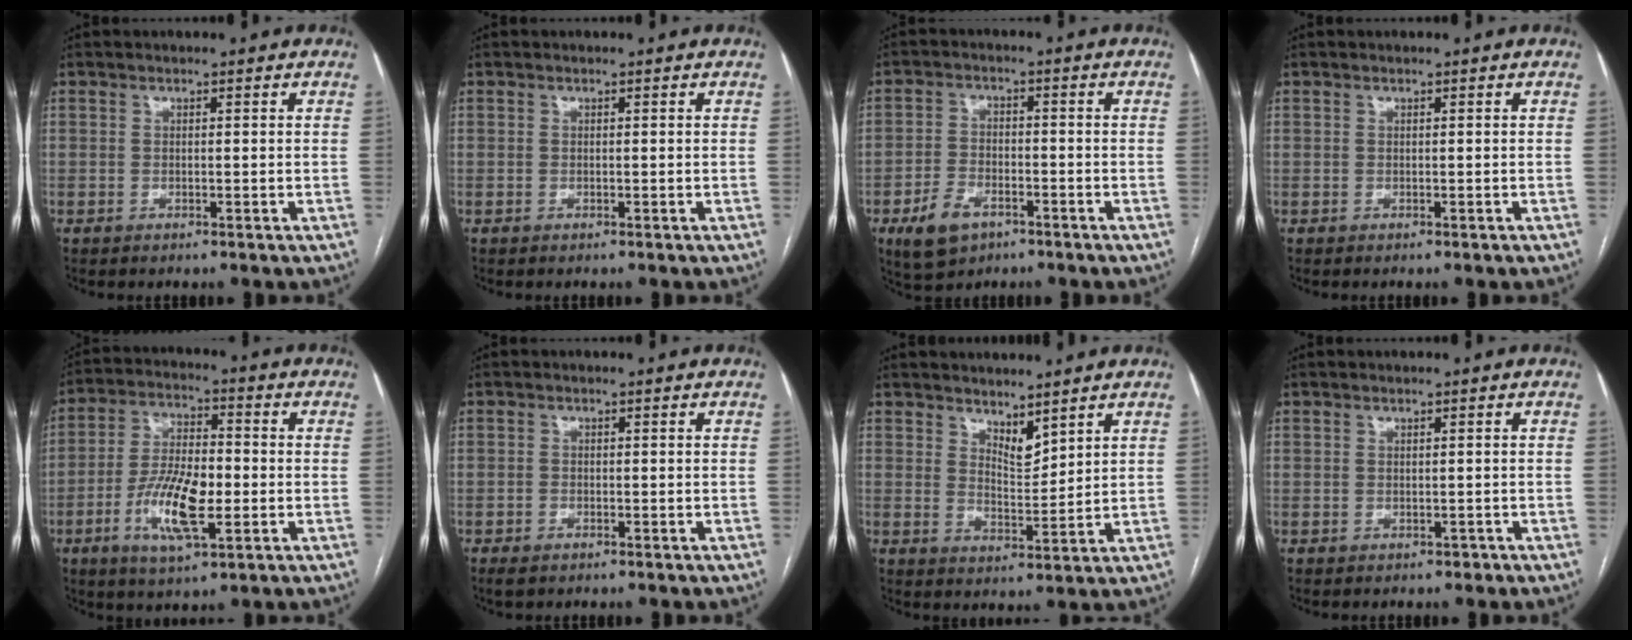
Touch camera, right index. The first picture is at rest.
{"total": 0.0}
{"total": 6.9, "force": [-3.9, 4.0, 4.1], "torque": [-0.085, 0.000, -0.062]}
{"total": 0.0}
{"total": 11.5, "force": [-3.1, 3.7, 10.5], "torque": [-0.210, 0.000, -0.055]}
{"total": 1.9, "force": [-1.3, 1.0, 0.9], "torque": [-0.016, 0.000, -0.016]}
{"total": 4.4, "force": [3.6, 1.4, 2.0], "torque": [-0.037, -0.010, 0.073]}
{"total": 1.0, "force": [-0.3, 0.9, 0.2], "torque": [-0.003, 0.004, -0.001]}